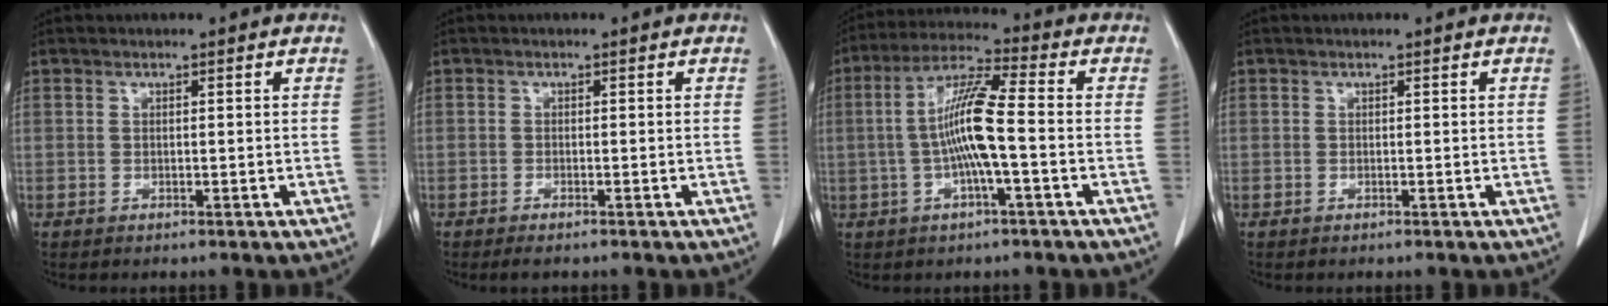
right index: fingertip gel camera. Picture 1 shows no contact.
{"total": 1.5, "force": [-1.1, 0.3, 0.9], "torque": [-0.015, -0.003, -0.012]}
{"total": 10.0, "force": [-1.1, 0.6, 9.9], "torque": [-0.195, 0.014, -0.027]}
{"total": 0.0}